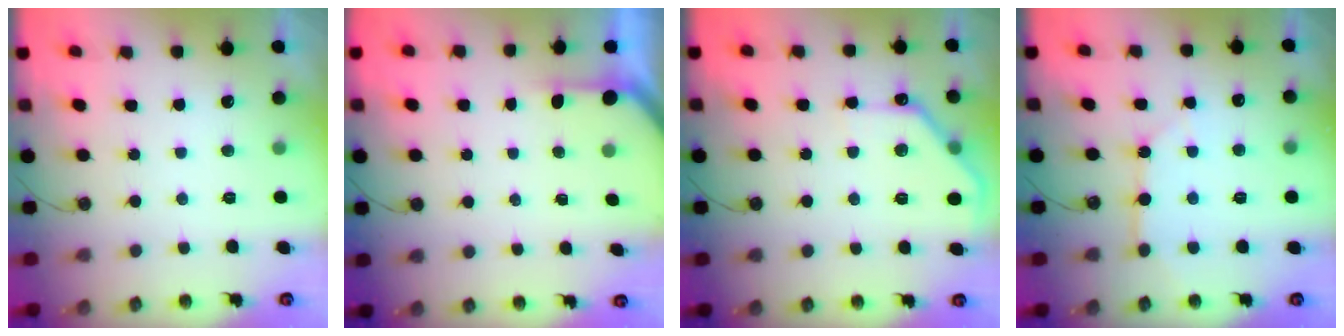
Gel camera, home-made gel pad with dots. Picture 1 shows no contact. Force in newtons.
{"total": 1.4, "press": 1.4, "slide": 0.2}
{"total": 10.7, "press": 10.7, "slide": 0.7}
{"total": 4.5, "press": 4.4, "slide": 0.5}